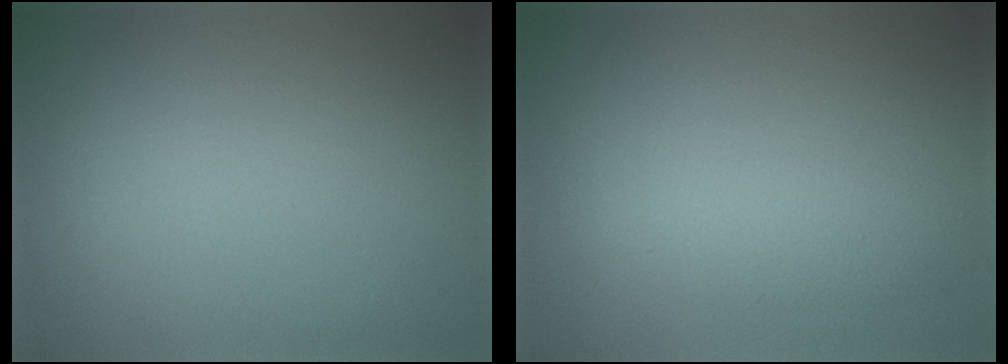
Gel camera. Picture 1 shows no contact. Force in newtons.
{"total": 2.4, "press": 2.4, "slide": 0.3}